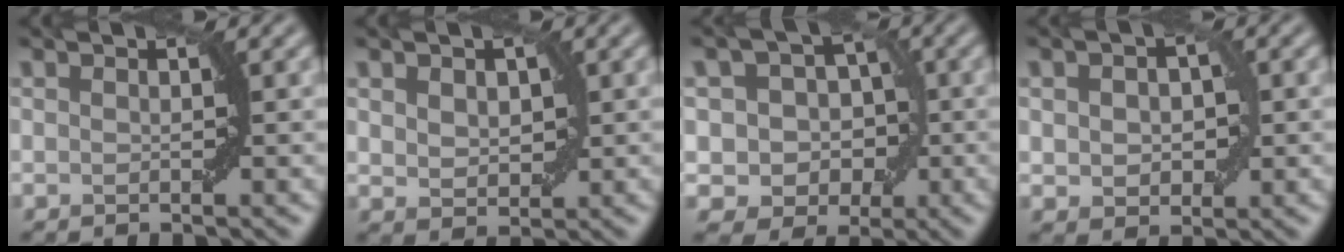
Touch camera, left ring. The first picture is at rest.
{"total": 2.3, "force": [0.8, 1.7, 1.4], "torque": [-0.026, -0.002, 0.018]}
{"total": 5.7, "force": [0.2, 5.0, 2.7], "torque": [-0.016, 0.012, -0.018]}
{"total": 3.5, "force": [0.3, 2.4, 2.5], "torque": [-0.040, 0.001, 0.005]}